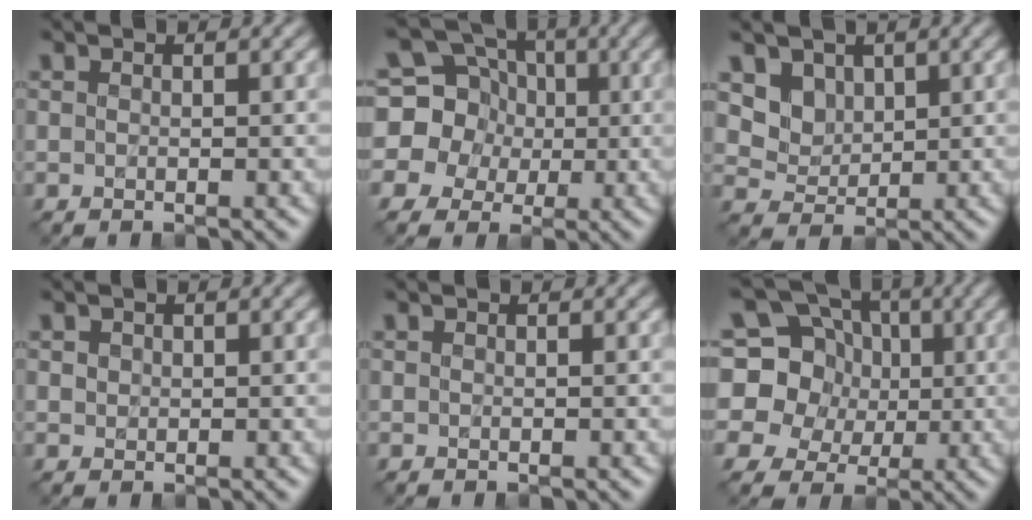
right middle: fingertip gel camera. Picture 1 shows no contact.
{"total": 9.8, "force": [1.3, 9.1, 3.3], "torque": [-0.098, 0.042, 0.000]}
{"total": 3.8, "force": [2.1, 2.8, 1.4], "torque": [-0.042, -0.024, 0.065]}
{"total": 0.6, "force": [0.3, 0.6, 0.1], "torque": [0.000, -0.002, 0.006]}
{"total": 0.0}
{"total": 12.5, "force": [3.6, 10.8, 5.0], "torque": [-0.131, 0.043, 0.049]}